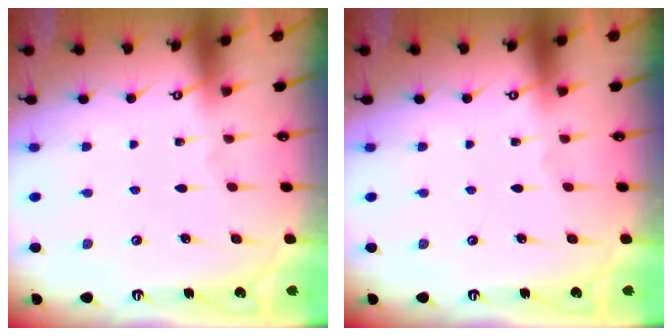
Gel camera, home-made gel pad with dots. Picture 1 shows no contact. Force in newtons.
{"total": 0.0}